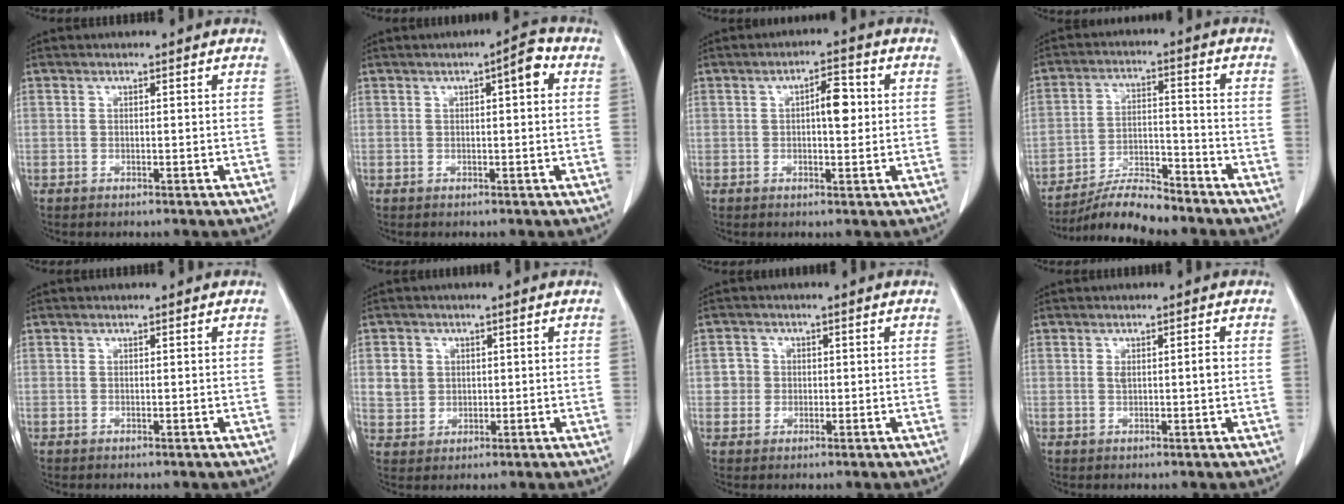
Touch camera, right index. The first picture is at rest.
{"total": 3.5, "force": [1.1, 0.7, 3.3], "torque": [-0.043, 0.012, 0.011]}
{"total": 4.5, "force": [0.5, 1.5, 4.2], "torque": [-0.065, 0.007, 0.007]}
{"total": 8.9, "force": [-8.3, 0.9, 2.9], "torque": [-0.050, -0.003, -0.145]}
{"total": 0.0}
{"total": 4.2, "force": [1.1, 3.9, 1.2], "torque": [-0.023, 0.011, 0.026]}
{"total": 2.6, "force": [0.1, 2.6, 0.3], "torque": [0.004, 0.008, 0.001]}
{"total": 2.1, "force": [0.3, 0.4, 2.1], "torque": [-0.037, 0.003, 0.007]}